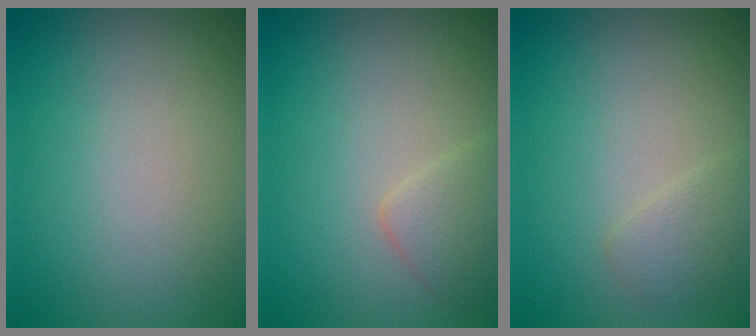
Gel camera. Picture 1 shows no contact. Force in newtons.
{"total": 2.0, "press": 2.0, "slide": 0.0}
{"total": 1.7, "press": 1.7, "slide": 0.0}